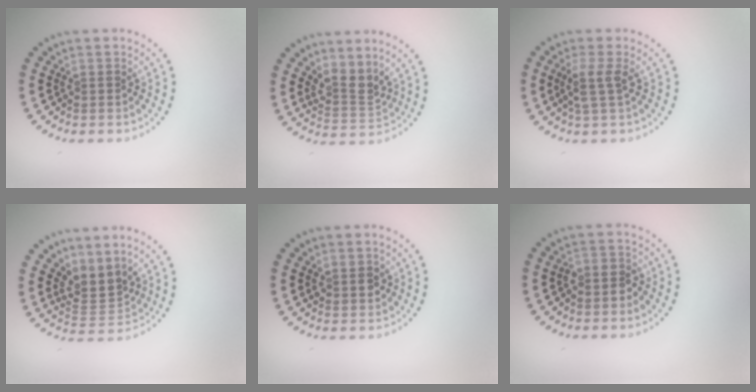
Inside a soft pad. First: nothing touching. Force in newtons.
{"total": 2.8, "press": 2.1, "slide": 1.9}
{"total": 2.2, "press": 1.7, "slide": 1.5}
{"total": 3.2, "press": 2.3, "slide": 2.2}
{"total": 1.5, "press": 1.4, "slide": 0.6}
{"total": 1.9, "press": 1.7, "slide": 0.8}